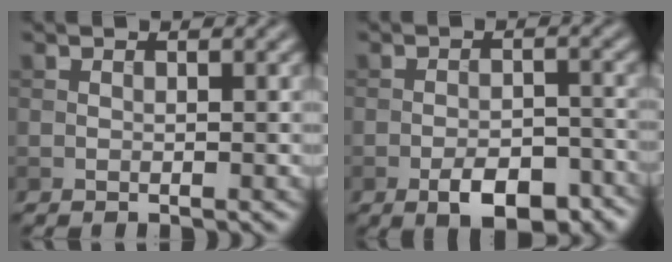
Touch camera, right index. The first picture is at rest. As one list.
[{"total": 5.8, "force": [-3.4, 2.5, 4.0], "torque": [-0.059, 0.000, -0.051]}]